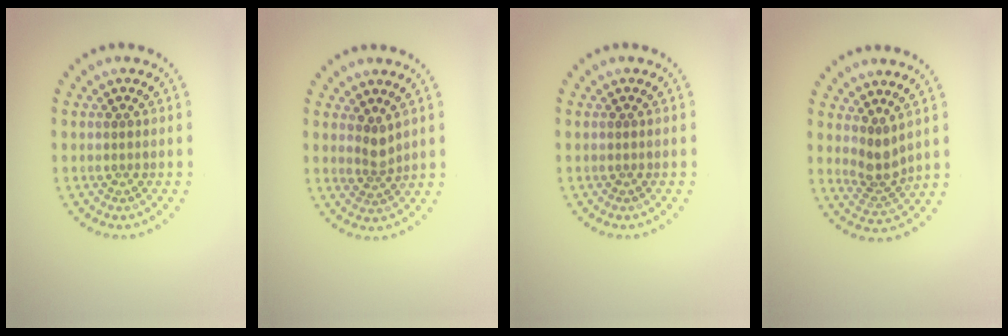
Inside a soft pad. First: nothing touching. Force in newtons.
{"total": 1.8, "press": 1.4, "slide": 1.2}
{"total": 0.0}
{"total": 2.5, "press": 1.9, "slide": 1.6}